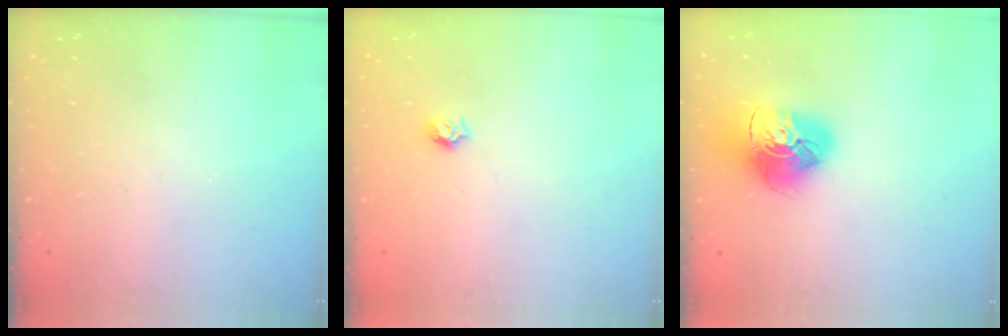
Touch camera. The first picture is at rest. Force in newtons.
{"total": 5.1, "press": 5.1, "slide": 0.4}
{"total": 15.5, "press": 15.4, "slide": 1.7}